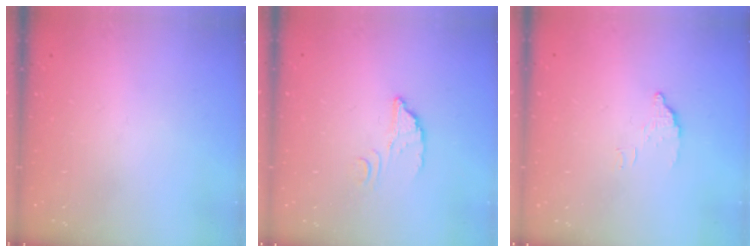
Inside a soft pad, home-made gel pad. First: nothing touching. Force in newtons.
{"total": 4.1, "press": 4.1, "slide": 0.1}
{"total": 4.5, "press": 4.4, "slide": 0.2}